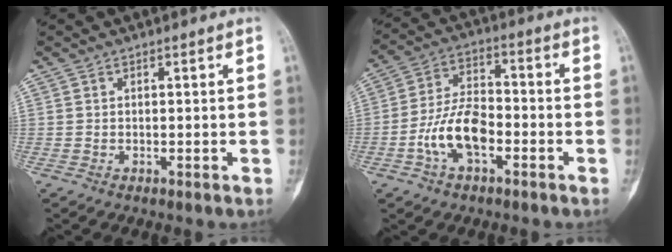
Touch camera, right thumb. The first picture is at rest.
{"total": 10.8, "force": [-3.7, 5.8, 8.3], "torque": [-0.151, 0.036, -0.073]}